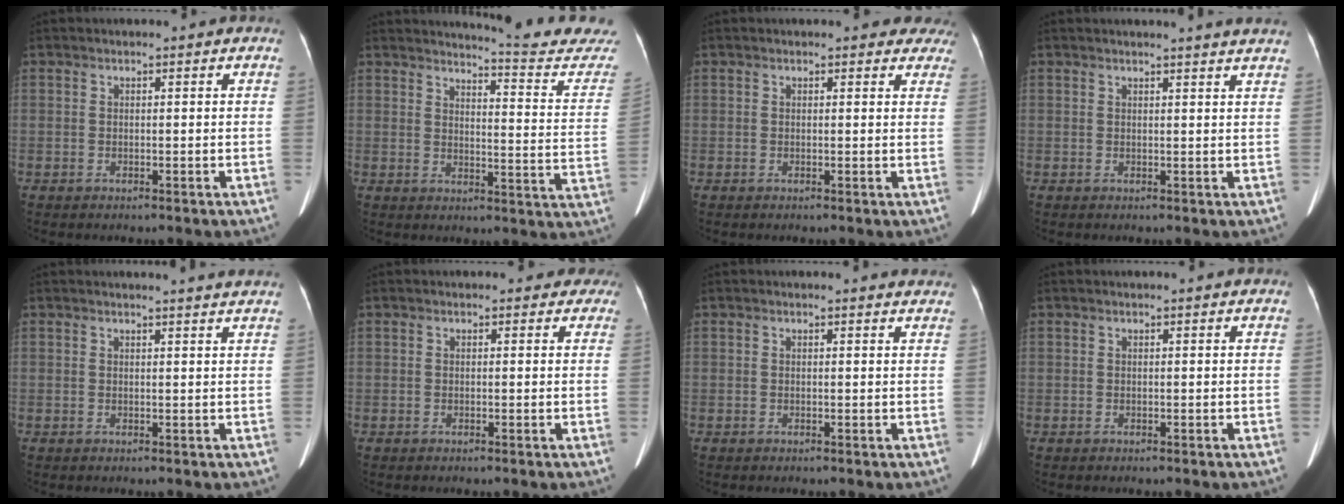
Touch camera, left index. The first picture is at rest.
{"total": 15.7, "force": [15.5, -0.4, 2.3], "torque": [-0.020, -0.116, 0.161]}
{"total": 5.8, "force": [5.2, 2.3, 1.2], "torque": [0.016, -0.007, 0.032]}
{"total": 6.2, "force": [5.8, -0.7, 2.1], "torque": [-0.023, 0.002, 0.046]}
{"total": 5.4, "force": [5.1, -0.6, 1.8], "torque": [-0.021, 0.005, 0.043]}
{"total": 2.8, "force": [2.1, 1.8, 0.1], "torque": [0.018, -0.006, 0.003]}
{"total": 2.9, "force": [2.9, 0.4, 0.4], "torque": [-0.009, -0.003, 0.015]}
{"total": 0.7, "force": [0.6, -0.1, 0.3], "torque": [-0.002, 0.012, 0.013]}